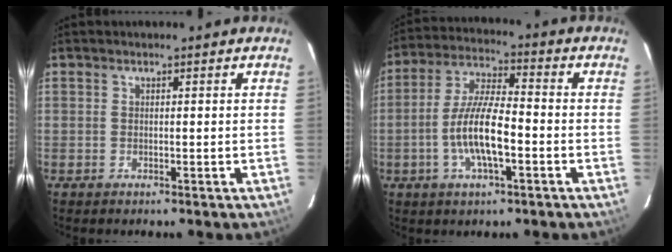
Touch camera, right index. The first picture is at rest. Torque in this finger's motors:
{"motor_torque": [1.44, -0.63, 0.79, 0.21]}